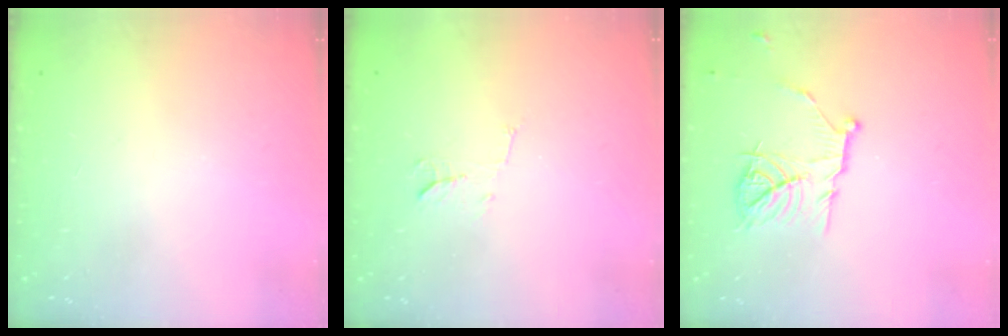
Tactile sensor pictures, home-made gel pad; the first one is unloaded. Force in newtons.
{"total": 5.6, "press": 5.6, "slide": 0.4}
{"total": 11.2, "press": 11.2, "slide": 0.8}